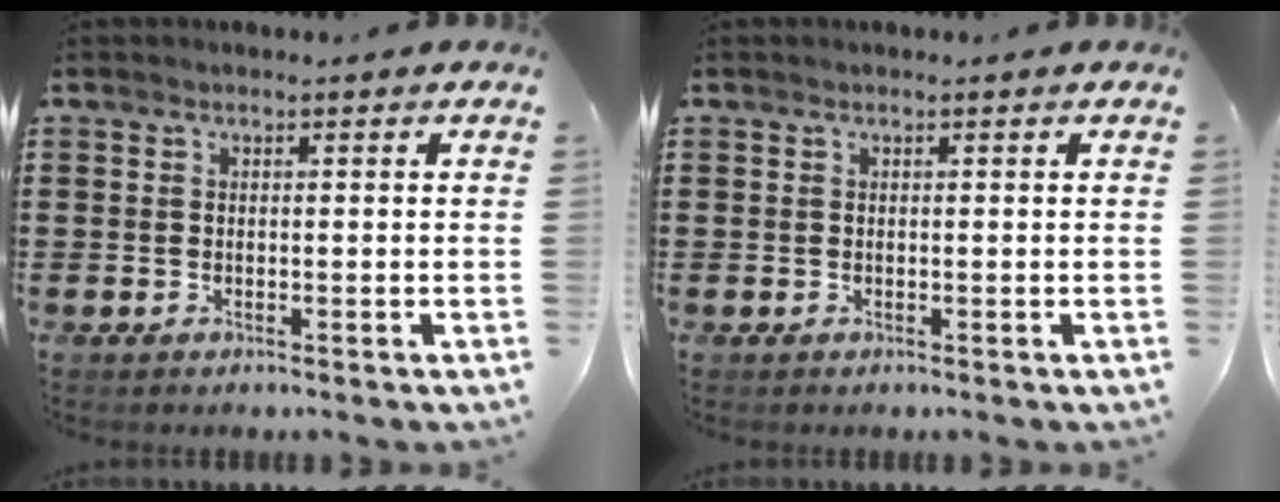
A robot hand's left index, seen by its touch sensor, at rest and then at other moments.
{"total": 0.0}